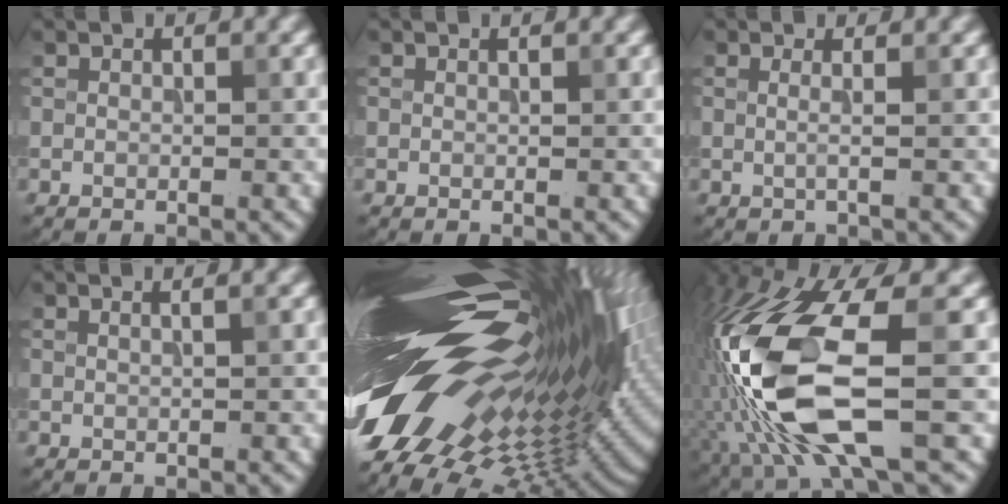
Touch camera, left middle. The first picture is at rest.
{"total": 0.0}
{"total": 1.2, "force": [0.0, 0.4, 1.1], "torque": [-0.022, -0.003, -0.009]}
{"total": 1.6, "force": [0.9, 0.7, 1.2], "torque": [-0.007, 0.000, -0.003]}
{"total": 20.7, "force": [4.5, 8.1, 18.6], "torque": [-0.342, -0.002, 0.067]}
{"total": 13.1, "force": [-2.5, 5.0, 11.8], "torque": [-0.270, -0.008, -0.048]}